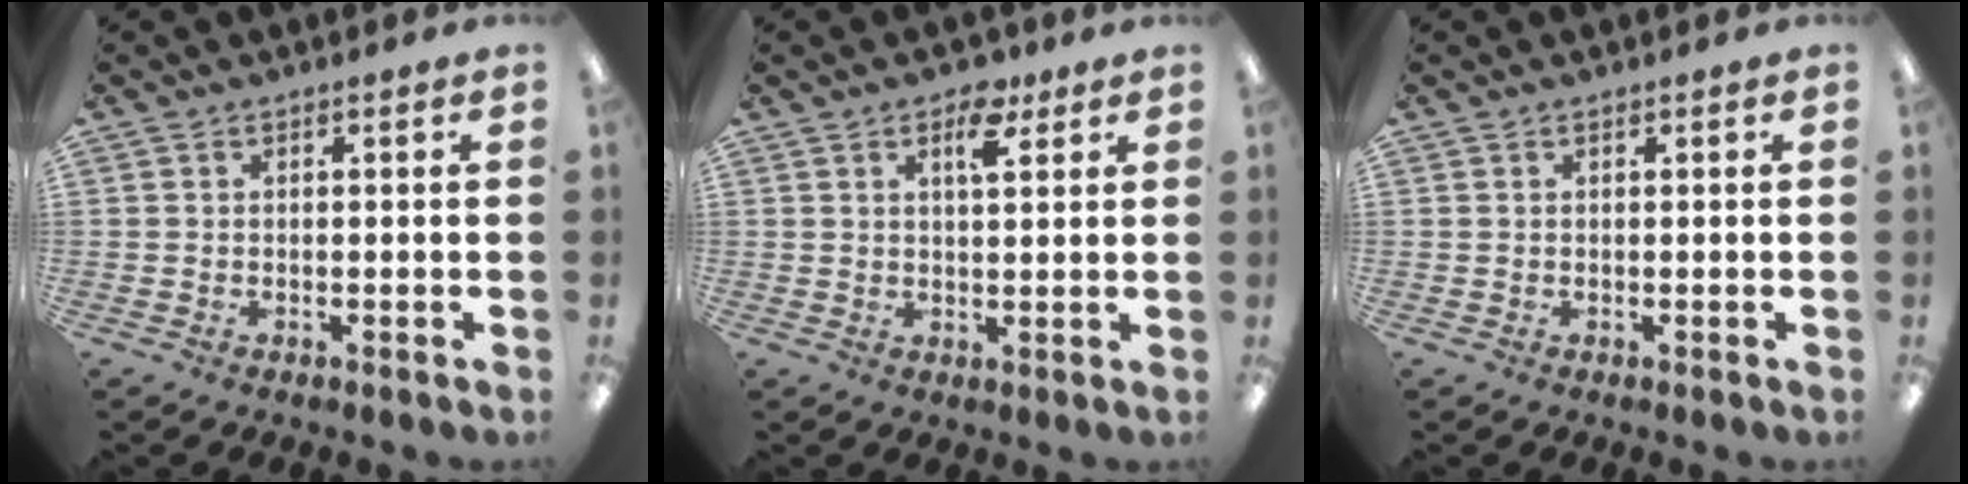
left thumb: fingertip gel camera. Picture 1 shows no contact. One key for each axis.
{"total": 5.8, "fx": 3.4, "fy": 2.5, "fz": 4.0, "tx": -0.048, "ty": -0.011, "tz": 0.052}
{"total": 0.0}